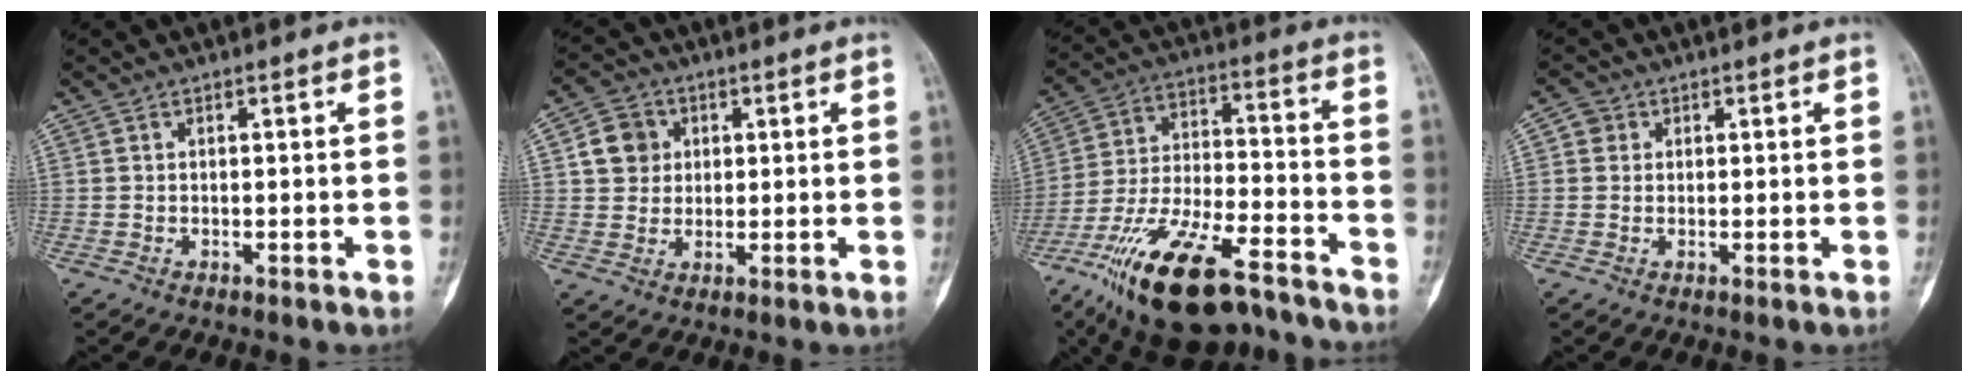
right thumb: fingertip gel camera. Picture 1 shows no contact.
{"total": 6.5, "force": [1.7, 5.8, 2.4], "torque": [-0.017, -0.001, 0.029]}
{"total": 22.0, "force": [-14.6, 7.8, 14.4], "torque": [-0.274, 0.061, -0.254]}
{"total": 2.2, "force": [0.6, 2.1, 0.5], "torque": [0.004, 0.002, 0.004]}